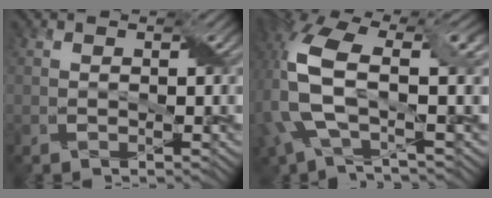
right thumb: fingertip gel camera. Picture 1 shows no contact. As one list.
[{"total": 10.6, "force": [0.0, 4.4, 9.6], "torque": [-0.221, 0.005, -0.017]}]